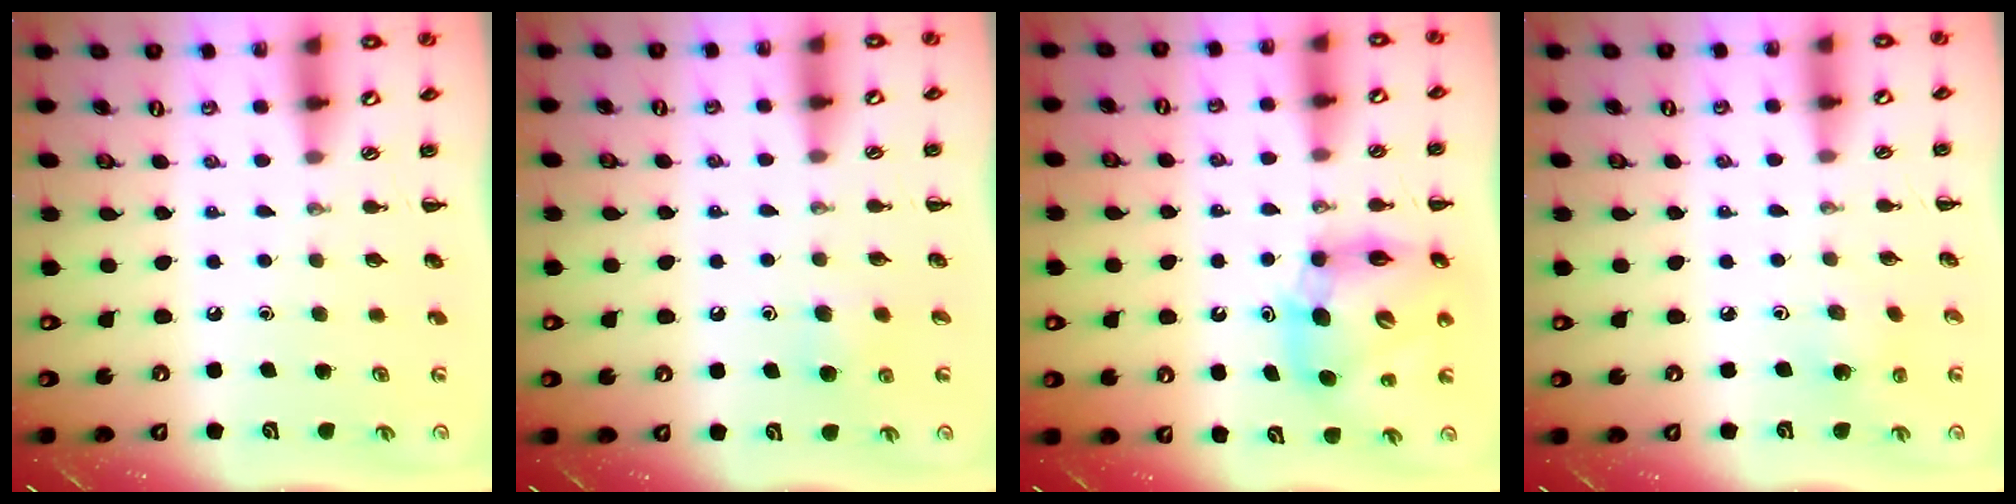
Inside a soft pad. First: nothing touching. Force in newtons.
{"total": 4.1, "press": 3.8, "slide": 1.5}
{"total": 11.2, "press": 10.7, "slide": 3.4}
{"total": 2.7, "press": 2.5, "slide": 0.9}